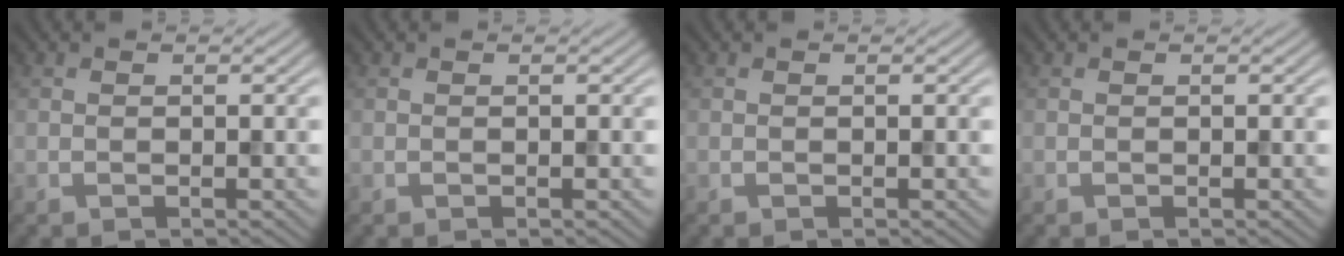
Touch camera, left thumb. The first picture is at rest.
{"total": 0.0}
{"total": 0.0}
{"total": 0.0}